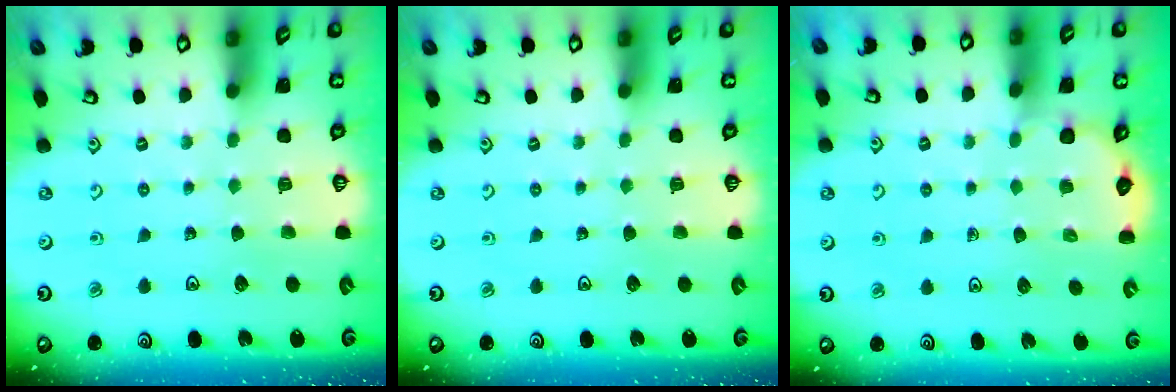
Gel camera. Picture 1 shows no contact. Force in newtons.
{"total": 0.0}
{"total": 2.7, "press": 2.7, "slide": 0.5}